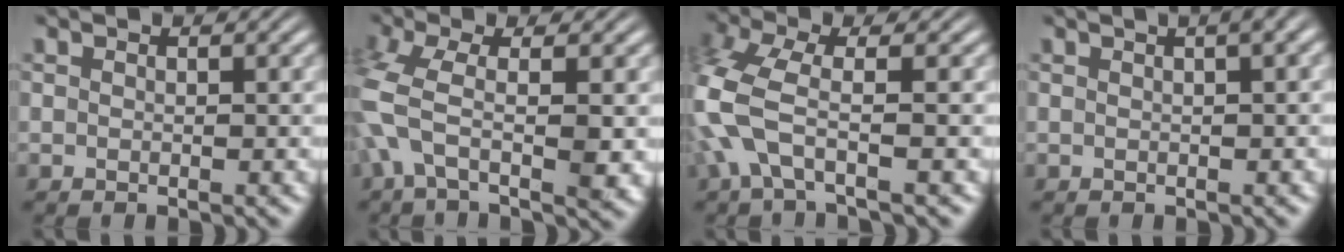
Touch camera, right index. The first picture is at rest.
{"total": 5.4, "force": [-0.5, 2.7, 4.7], "torque": [-0.117, -0.017, -0.006]}
{"total": 6.2, "force": [-1.4, 4.0, 4.5], "torque": [-0.146, -0.027, -0.019]}
{"total": 2.5, "force": [1.1, 0.4, 2.1], "torque": [-0.015, 0.018, 0.013]}